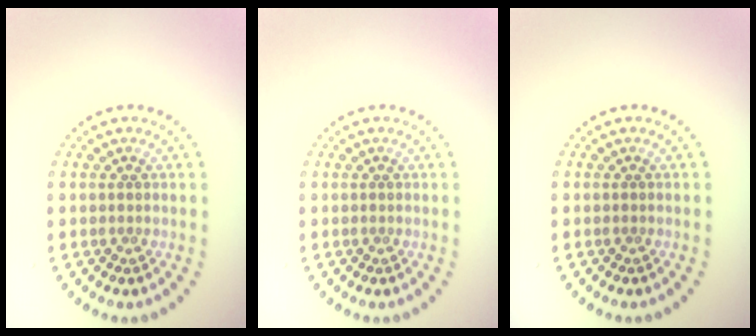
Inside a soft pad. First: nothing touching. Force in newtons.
{"total": 0.0}
{"total": 0.0}